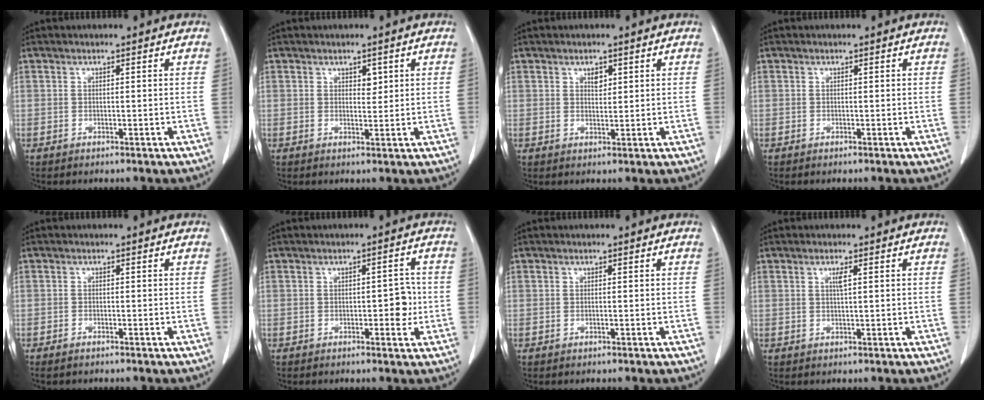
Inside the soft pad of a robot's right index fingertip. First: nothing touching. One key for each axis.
{"total": 1.7, "fx": 0.8, "fy": 1.0, "fz": 1.1, "tx": -0.012, "ty": -0.003, "tz": 0.013}
{"total": 1.7, "fx": 0.9, "fy": 0.9, "fz": 1.1, "tx": -0.015, "ty": -0.003, "tz": 0.015}
{"total": 0.0}
{"total": 1.1, "fx": -0.9, "fy": 0.2, "fz": 0.5, "tx": -0.012, "ty": -0.002, "tz": -0.014}
{"total": 3.5, "fx": -0.5, "fy": 1.6, "fz": 3.0, "tx": -0.033, "ty": 0.004, "tz": -0.005}
{"total": 0.0}
{"total": 1.4, "fx": 0.5, "fy": 0.0, "fz": 1.3, "tx": -0.027, "ty": 0.000, "tz": 0.009}